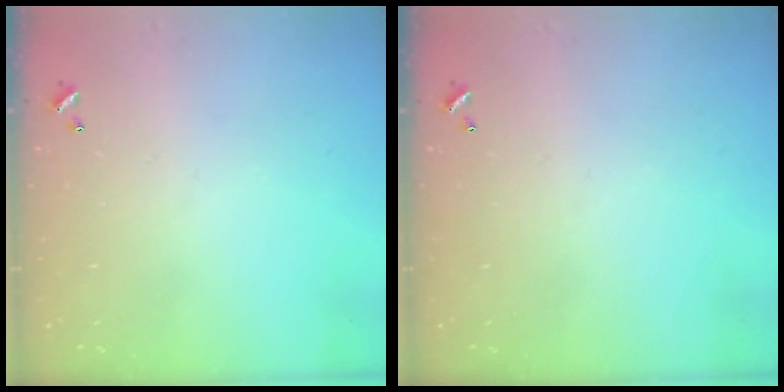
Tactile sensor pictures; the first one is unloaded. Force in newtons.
{"total": 0.0}